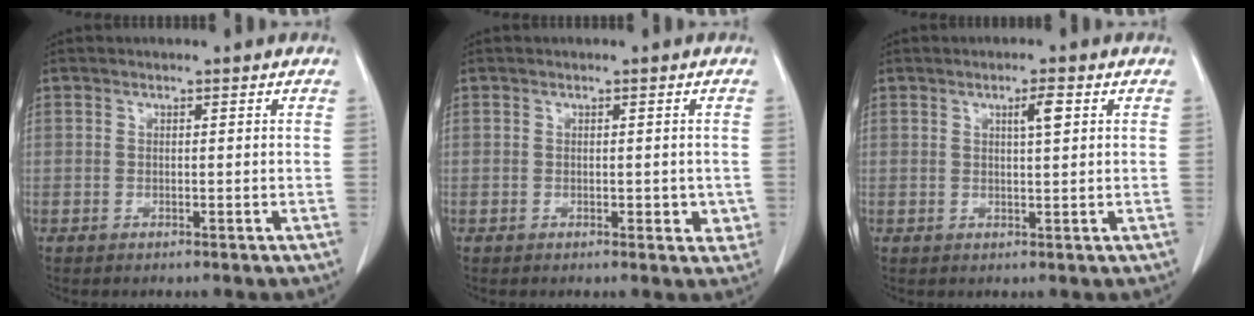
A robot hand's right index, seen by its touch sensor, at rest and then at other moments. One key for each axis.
{"total": 2.8, "fx": -0.6, "fy": 1.6, "fz": 2.2, "tx": -0.012, "ty": 0.001, "tz": -0.005}
{"total": 2.5, "fx": 1.0, "fy": 0.2, "fz": 2.3, "tx": -0.040, "ty": 0.000, "tz": 0.016}